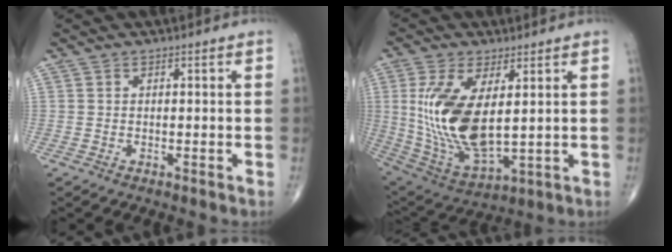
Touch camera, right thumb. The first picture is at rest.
{"total": 17.3, "force": [2.5, 7.8, 15.2], "torque": [-0.305, -0.023, 0.065]}